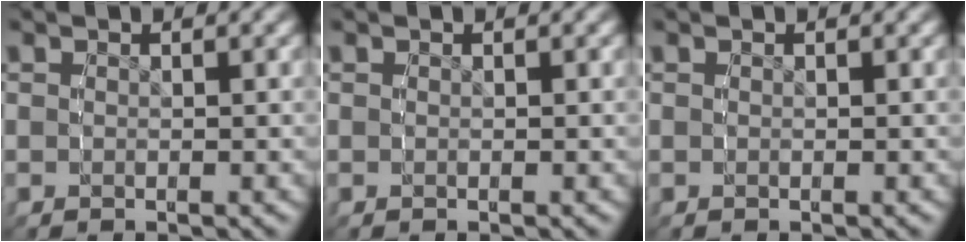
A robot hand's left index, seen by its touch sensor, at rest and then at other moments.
{"total": 0.0}
{"total": 0.0}